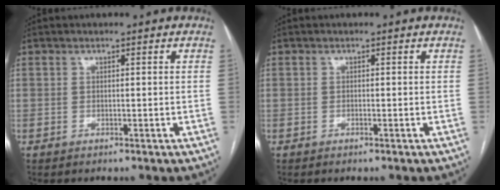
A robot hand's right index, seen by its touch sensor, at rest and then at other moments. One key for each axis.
{"total": 0.0}